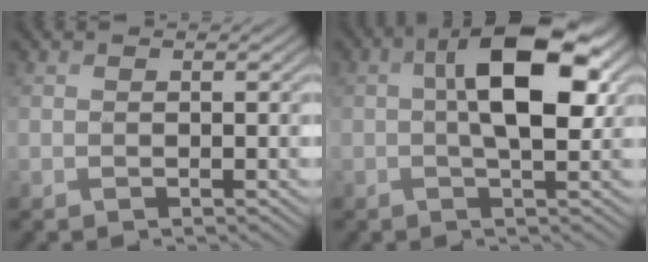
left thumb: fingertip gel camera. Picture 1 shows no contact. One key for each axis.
{"total": 9.1, "fx": 1.5, "fy": 4.0, "fz": 8.1, "tx": -0.141, "ty": 0.010, "tz": 0.016}